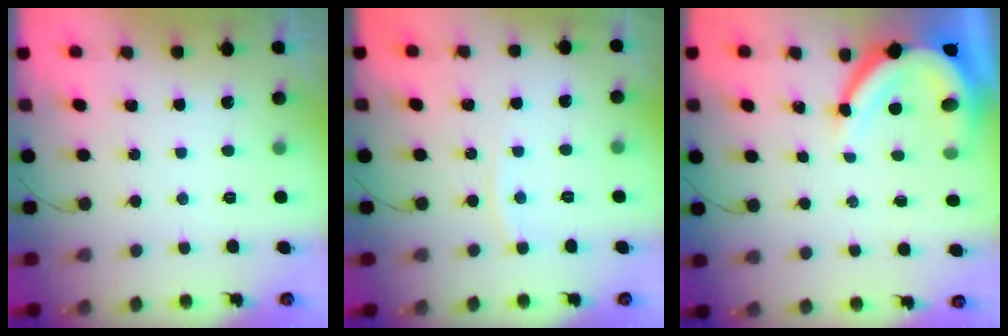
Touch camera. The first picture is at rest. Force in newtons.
{"total": 4.1, "press": 4.1, "slide": 0.6}
{"total": 10.0, "press": 10.0, "slide": 1.2}